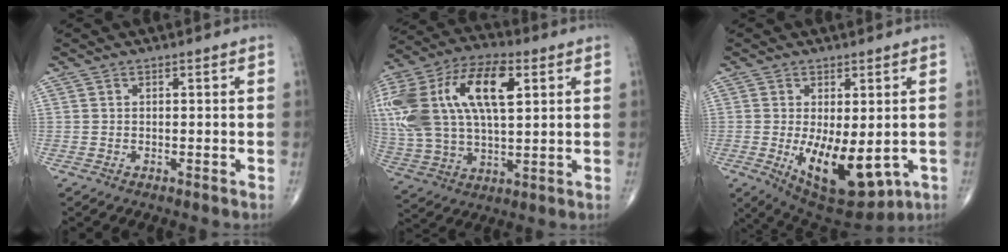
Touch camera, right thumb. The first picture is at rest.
{"total": 28.1, "force": [7.3, 14.8, 22.7], "torque": [-0.507, 0.033, 0.133]}
{"total": 13.9, "force": [-2.8, 6.6, 12.0], "torque": [-0.175, -0.026, -0.019]}